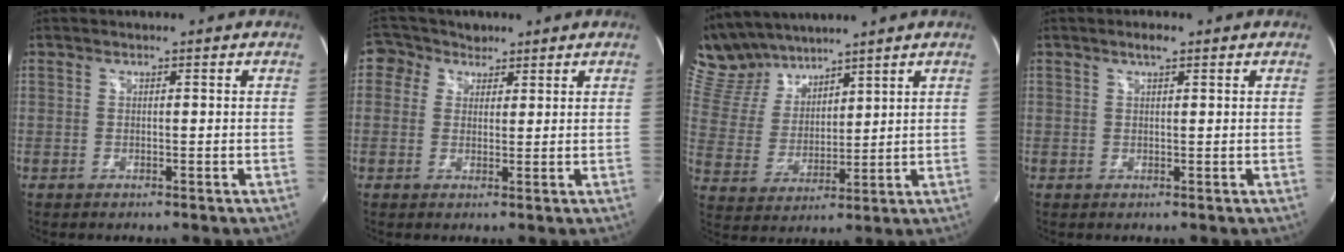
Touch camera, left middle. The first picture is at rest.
{"total": 4.3, "force": [2.4, 3.5, 0.2], "torque": [-0.006, 0.021, 0.042]}
{"total": 10.2, "force": [9.3, 3.5, 2.1], "torque": [-0.066, 0.019, 0.198]}
{"total": 1.9, "force": [1.3, 0.3, 1.3], "torque": [-0.029, 0.003, 0.022]}